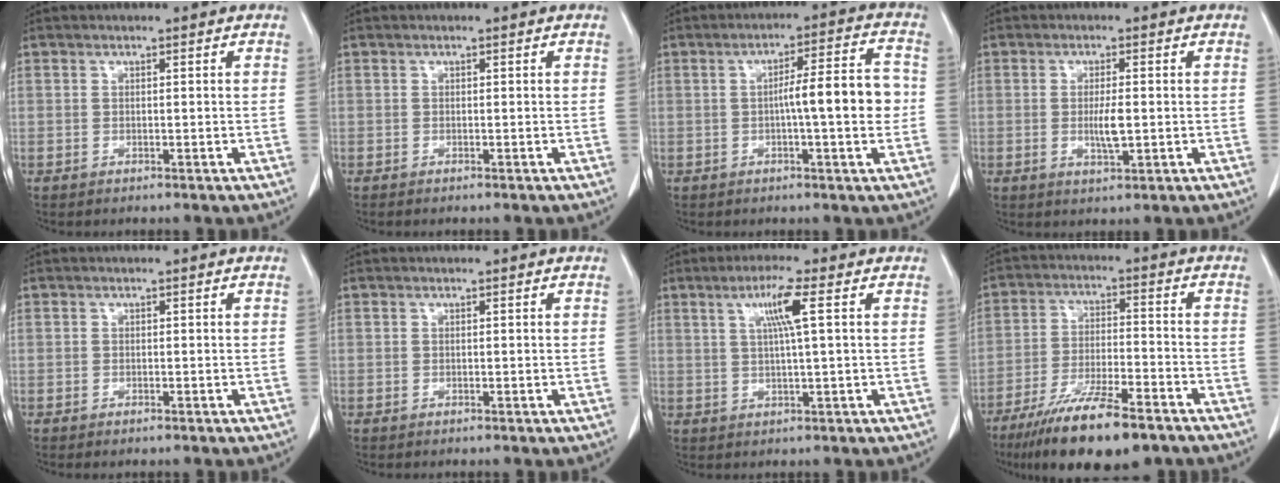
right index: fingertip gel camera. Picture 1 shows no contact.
{"total": 0.6, "force": [-0.5, 0.1, 0.3], "torque": [-0.009, -0.002, -0.008]}
{"total": 8.9, "force": [-0.7, 0.8, 8.9], "torque": [-0.128, 0.017, -0.014]}
{"total": 3.8, "force": [-0.3, 0.8, 3.7], "torque": [-0.070, -0.004, -0.003]}
{"total": 0.6, "force": [-0.4, 0.2, 0.3], "torque": [-0.010, -0.002, -0.005]}
{"total": 0.0}
{"total": 5.4, "force": [1.8, -0.5, 5.1], "torque": [-0.092, 0.003, 0.032]}
{"total": 15.2, "force": [-10.9, 3.0, 10.2], "torque": [-0.177, -0.030, -0.184]}